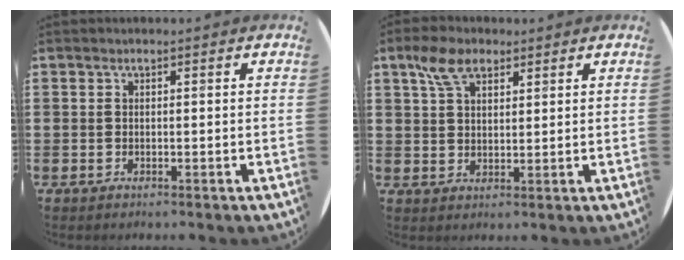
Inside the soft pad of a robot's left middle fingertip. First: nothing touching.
{"total": 5.3, "force": [3.3, 2.8, 2.9], "torque": [-0.059, 0.007, 0.061]}